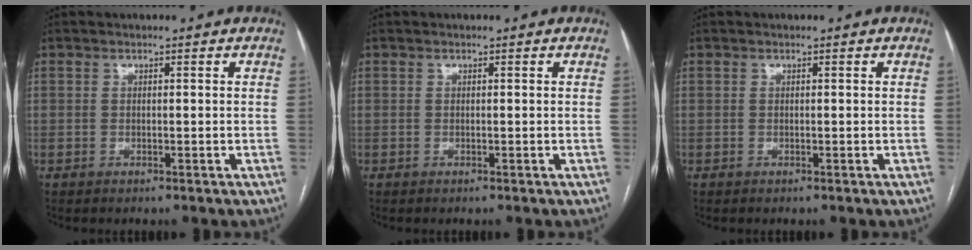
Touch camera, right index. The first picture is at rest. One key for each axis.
{"total": 0.0}
{"total": 0.0}